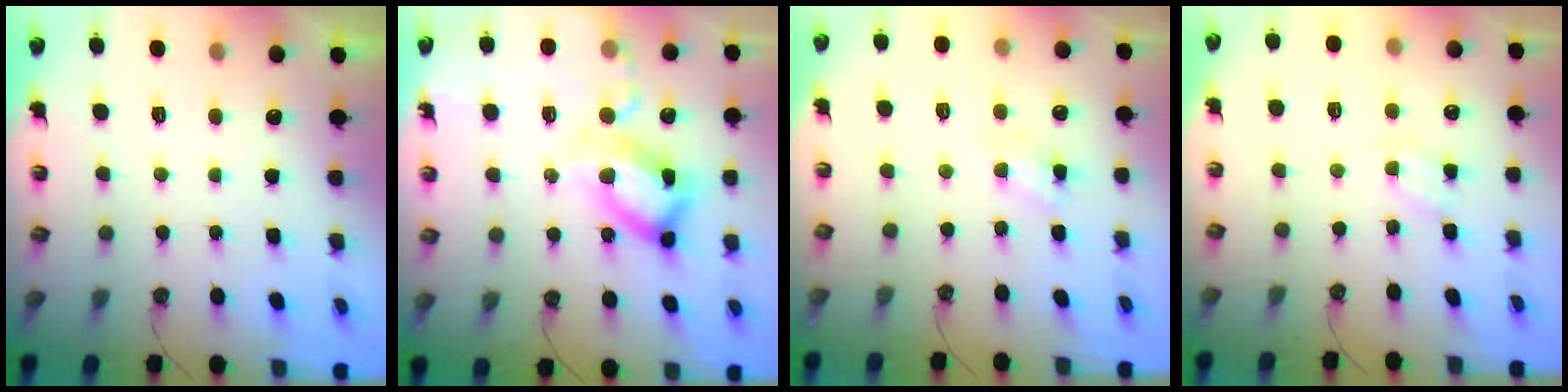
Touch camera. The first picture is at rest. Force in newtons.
{"total": 22.1, "press": 22.0, "slide": 2.1}
{"total": 5.8, "press": 5.8, "slide": 0.4}
{"total": 2.7, "press": 2.7, "slide": 0.3}